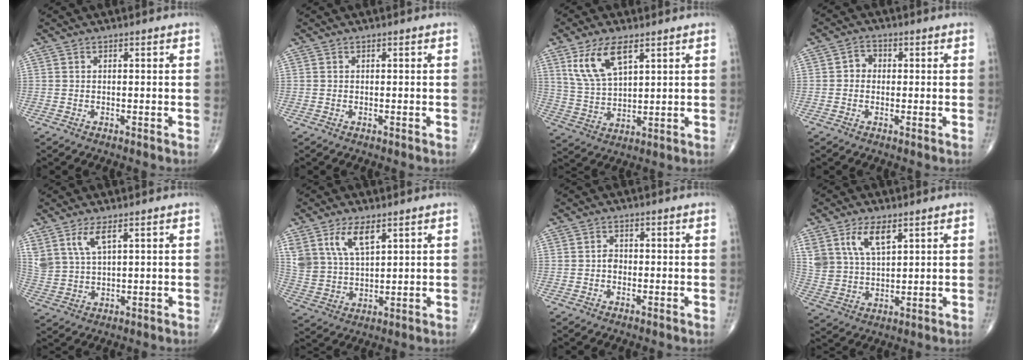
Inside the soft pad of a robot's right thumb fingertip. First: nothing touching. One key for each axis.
{"total": 0.0}
{"total": 10.2, "fx": 5.3, "fy": 4.4, "fz": 7.5, "tx": -0.141, "ty": -0.019, "tz": 0.115}
{"total": 2.6, "fx": 0.0, "fy": 2.3, "fz": 1.2, "tx": -0.003, "ty": 0.012, "tz": -0.006}
{"total": 6.0, "fx": 3.5, "fy": 2.1, "fz": 4.4, "tx": -0.096, "ty": -0.013, "tz": 0.078}
{"total": 9.5, "fx": 5.2, "fy": 4.6, "fz": 6.5, "tx": -0.120, "ty": -0.018, "tz": 0.112}
{"total": 1.6, "fx": -0.3, "fy": 1.3, "fz": 0.9, "tx": -0.007, "ty": 0.005, "tz": -0.009}
{"total": 9.1, "fx": 4.9, "fy": 4.6, "fz": 6.2, "tx": -0.112, "ty": -0.017, "tz": 0.102}